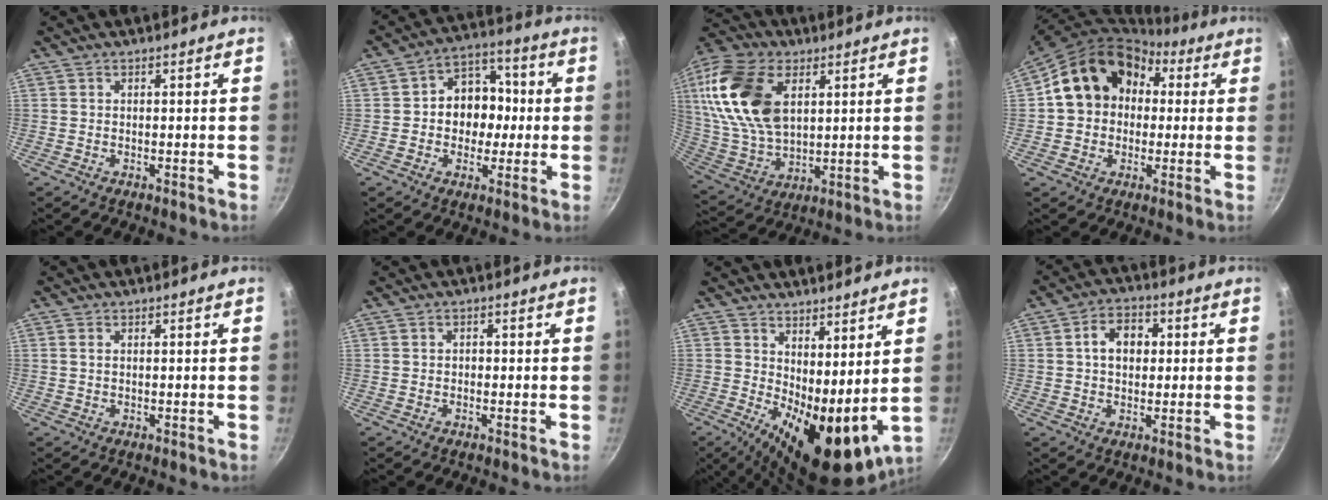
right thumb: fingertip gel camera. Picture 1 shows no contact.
{"total": 11.4, "force": [-0.2, 9.4, 6.5], "torque": [-0.040, 0.027, -0.016]}
{"total": 22.0, "force": [6.7, 13.4, 16.1], "torque": [-0.308, -0.015, 0.131]}
{"total": 17.0, "force": [2.7, 14.0, 9.4], "torque": [-0.134, 0.044, 0.032]}
{"total": 1.1, "force": [0.3, 0.7, 0.8], "torque": [-0.016, 0.002, 0.004]}
{"total": 1.0, "force": [-0.2, 0.8, 0.6], "torque": [-0.008, 0.005, -0.003]}
{"total": 14.6, "force": [3.1, 6.4, 12.8], "torque": [-0.157, -0.031, 0.060]}
{"total": 7.5, "force": [1.2, 5.4, 5.0], "torque": [-0.055, 0.013, 0.011]}